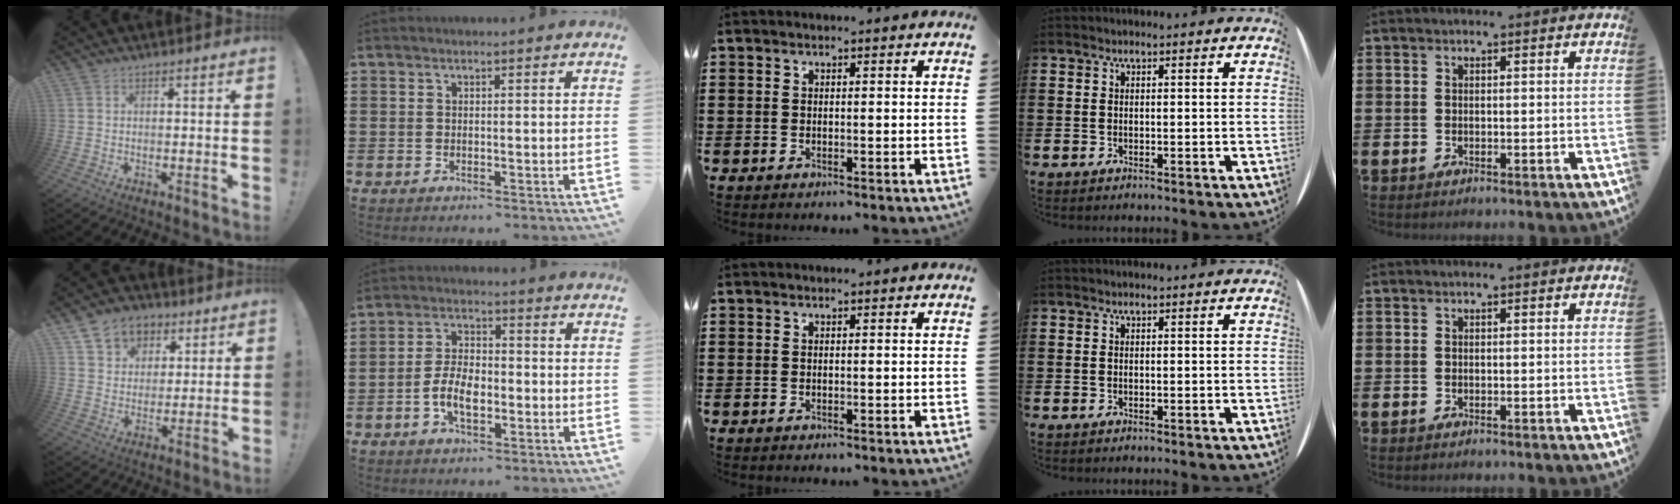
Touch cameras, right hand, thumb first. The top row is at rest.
{"thumb": {"total": 9.9, "force": [5.2, 7.8, 3.1], "torque": [-0.045, -0.028, 0.104]}, "index": {"total": 6.4, "force": [-2.0, 3.2, 5.2], "torque": [-0.117, 0.000, -0.041]}}